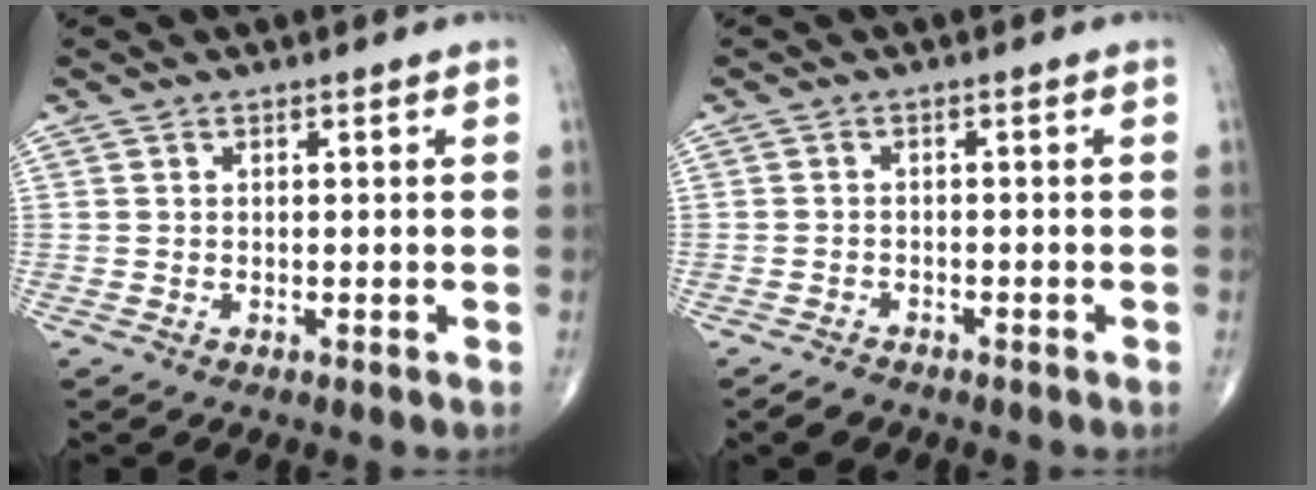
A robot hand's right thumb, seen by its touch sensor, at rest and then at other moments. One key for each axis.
{"total": 2.4, "fx": -1.9, "fy": 1.3, "fz": 0.6, "tx": -0.016, "ty": 0.006, "tz": -0.030}